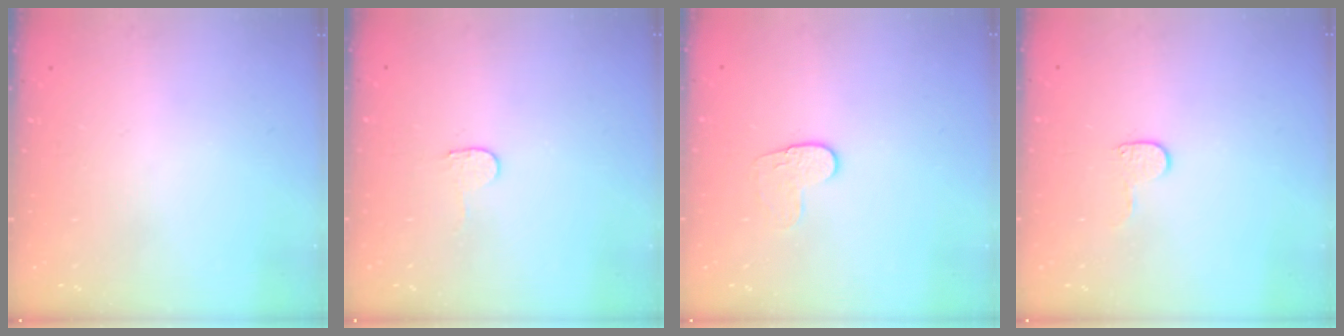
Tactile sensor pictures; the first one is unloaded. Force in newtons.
{"total": 2.3, "press": 2.3, "slide": 0.2}
{"total": 7.9, "press": 7.8, "slide": 0.6}
{"total": 3.8, "press": 3.8, "slide": 0.4}